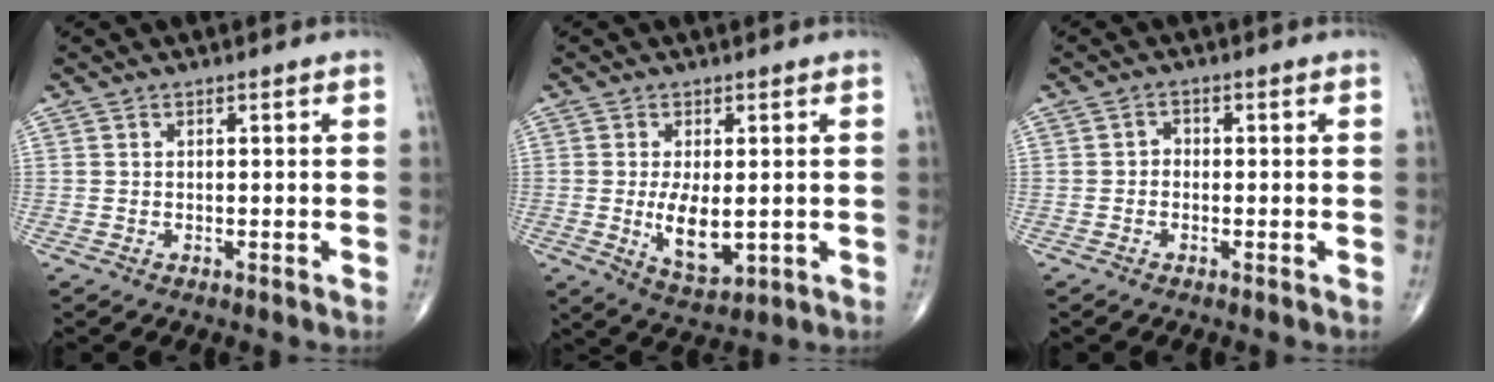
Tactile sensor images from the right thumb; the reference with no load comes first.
{"total": 7.5, "force": [-0.5, 3.6, 6.6], "torque": [-0.106, -0.017, 0.002]}
{"total": 1.3, "force": [-0.4, 1.0, 0.6], "torque": [0.005, 0.005, -0.014]}